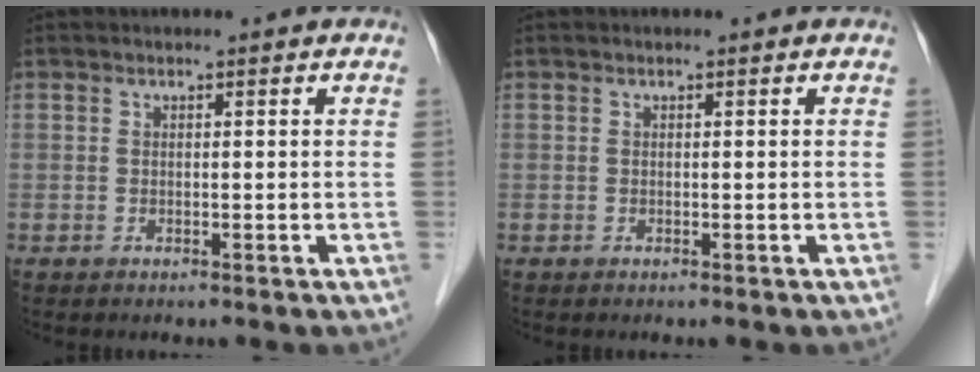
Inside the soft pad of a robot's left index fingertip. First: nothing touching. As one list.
[{"total": 0.0}]